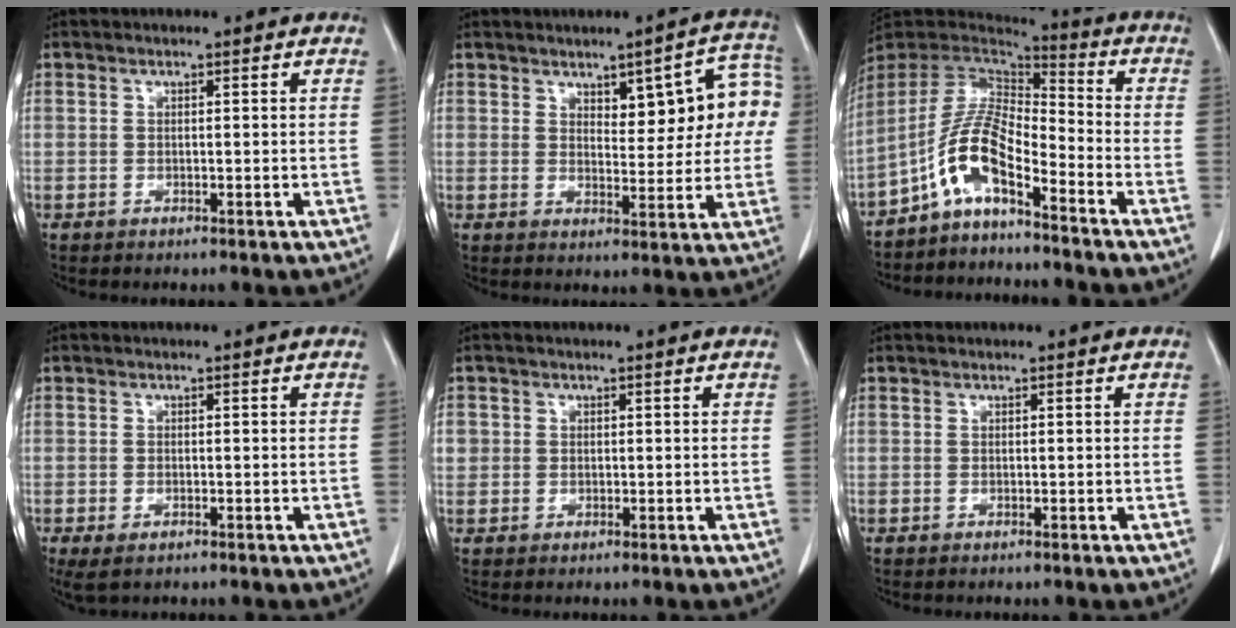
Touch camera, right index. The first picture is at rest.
{"total": 9.5, "force": [2.9, 3.2, 8.4], "torque": [-0.096, 0.024, 0.040]}
{"total": 9.5, "force": [-5.5, 2.1, 7.5], "torque": [-0.161, 0.019, -0.109]}
{"total": 3.3, "force": [-1.9, 1.3, 2.4], "torque": [-0.051, -0.010, -0.025]}
{"total": 2.0, "force": [0.3, 1.9, 0.4], "torque": [0.004, 0.005, 0.006]}
{"total": 0.0}